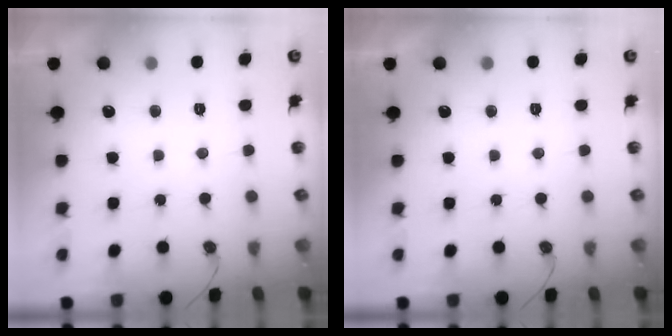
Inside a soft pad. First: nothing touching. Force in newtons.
{"total": 0.0}